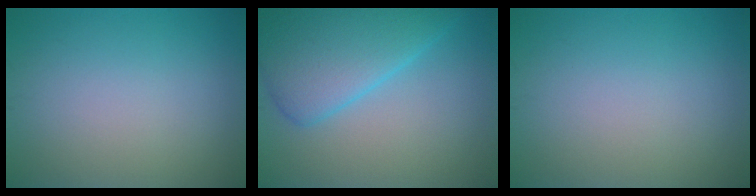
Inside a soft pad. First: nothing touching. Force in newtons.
{"total": 7.0, "press": 7.0, "slide": 0.3}
{"total": 0.0}